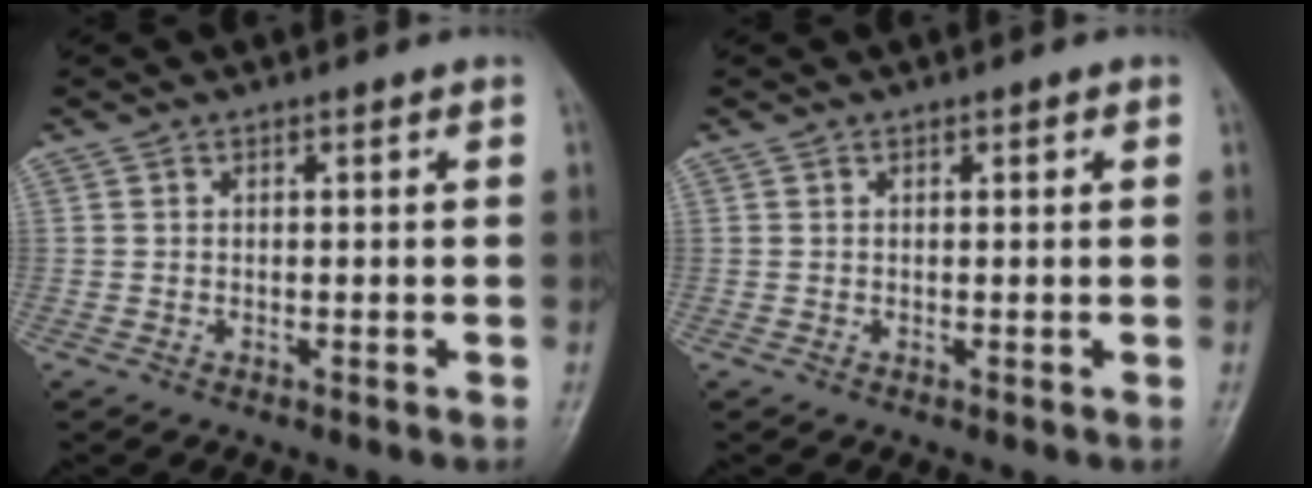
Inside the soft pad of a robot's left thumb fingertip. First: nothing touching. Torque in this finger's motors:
{"motor_torque": [-0.01, 0.05, 0.04, 0.08, -0.02]}